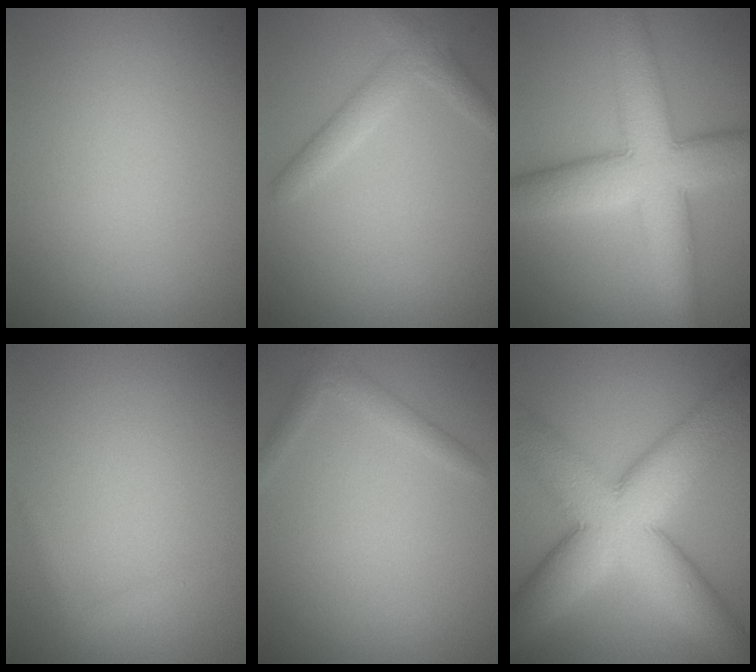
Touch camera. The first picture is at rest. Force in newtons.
{"total": 2.4, "press": 2.4, "slide": 0.2}
{"total": 9.0, "press": 9.0, "slide": 0.1}
{"total": 0.7, "press": 0.7, "slide": 0.1}
{"total": 1.4, "press": 1.4, "slide": 0.0}
{"total": 12.2, "press": 12.2, "slide": 0.5}